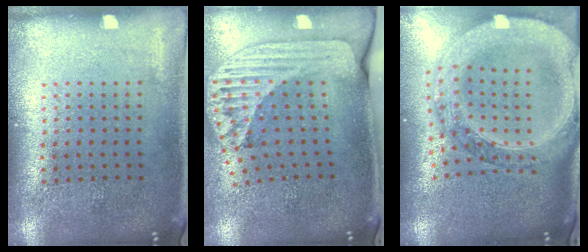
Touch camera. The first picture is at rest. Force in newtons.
{"total": 2.5, "press": 1.8, "slide": 1.7}
{"total": 3.6, "press": 2.9, "slide": 2.1}